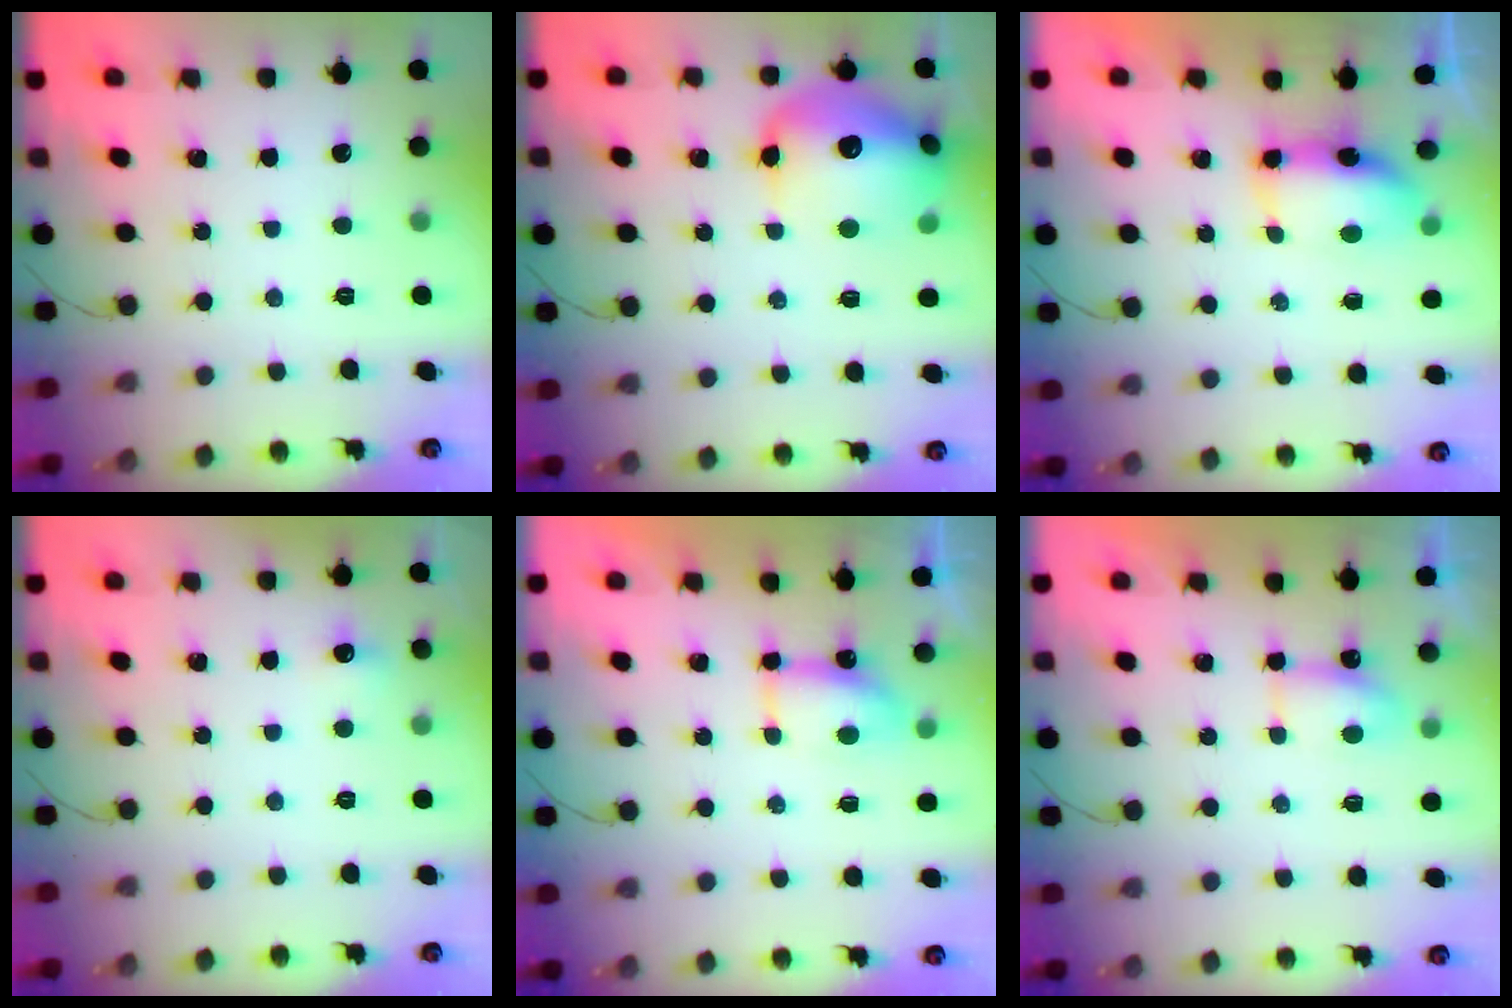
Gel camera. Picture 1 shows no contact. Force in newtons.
{"total": 18.5, "press": 18.3, "slide": 2.8}
{"total": 8.1, "press": 7.5, "slide": 3.2}
{"total": 4.6, "press": 4.4, "slide": 1.3}
{"total": 5.4, "press": 5.4, "slide": 0.4}
{"total": 4.2, "press": 4.1, "slide": 1.0}